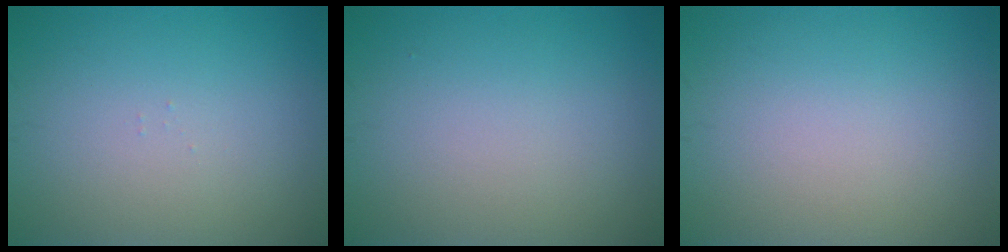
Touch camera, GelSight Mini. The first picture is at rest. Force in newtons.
{"total": 0.0}
{"total": 0.0}